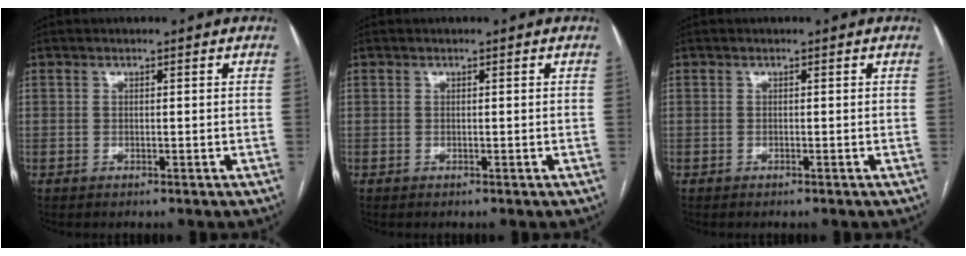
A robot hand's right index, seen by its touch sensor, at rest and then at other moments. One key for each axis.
{"total": 0.0}
{"total": 0.0}